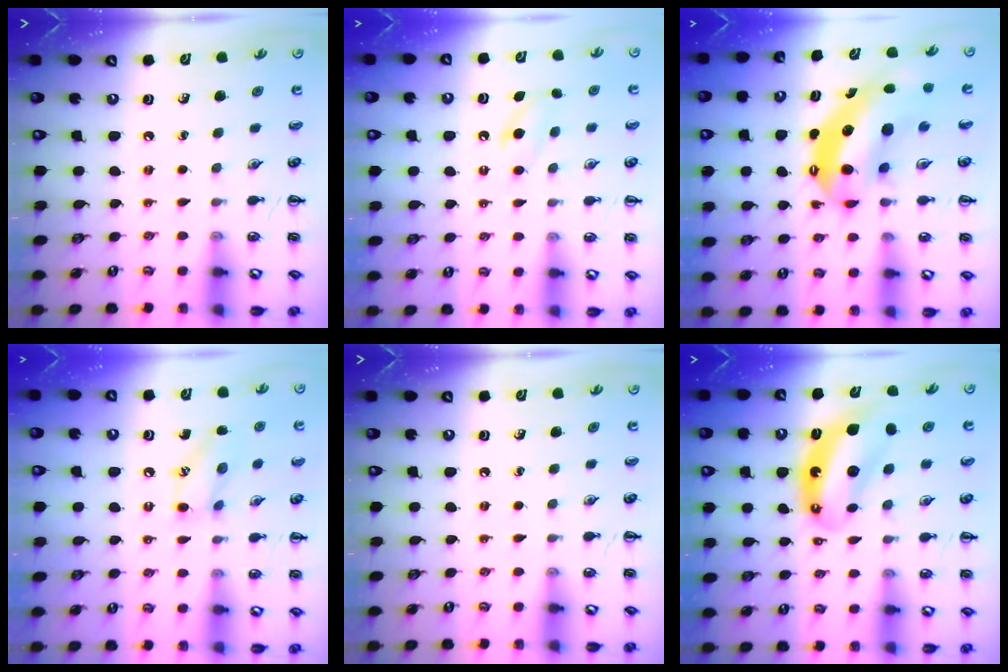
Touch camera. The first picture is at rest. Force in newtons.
{"total": 6.1, "press": 5.9, "slide": 1.5}
{"total": 9.0, "press": 8.8, "slide": 2.1}
{"total": 10.8, "press": 10.7, "slide": 1.6}
{"total": 0.0}
{"total": 7.6, "press": 7.3, "slide": 2.0}